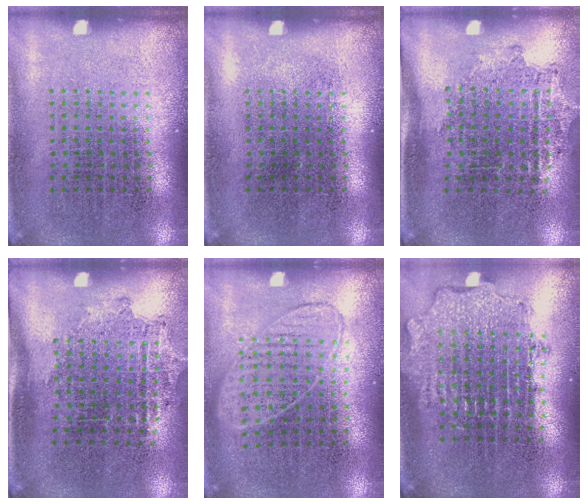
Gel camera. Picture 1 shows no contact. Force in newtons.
{"total": 0.0}
{"total": 1.3, "press": 1.0, "slide": 0.9}
{"total": 1.3, "press": 1.0, "slide": 0.9}
{"total": 0.9, "press": 0.9, "slide": 0.4}
{"total": 1.9, "press": 1.4, "slide": 1.2}